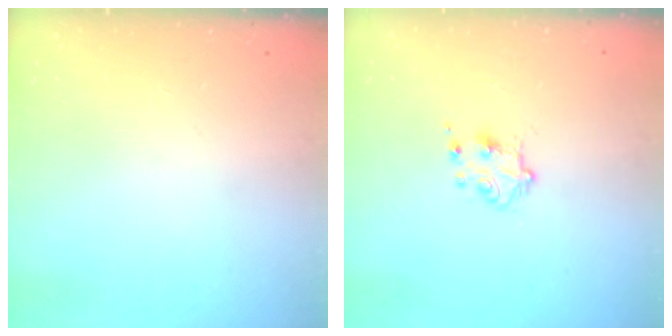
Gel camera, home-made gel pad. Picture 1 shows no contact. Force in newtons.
{"total": 5.3, "press": 5.2, "slide": 0.6}